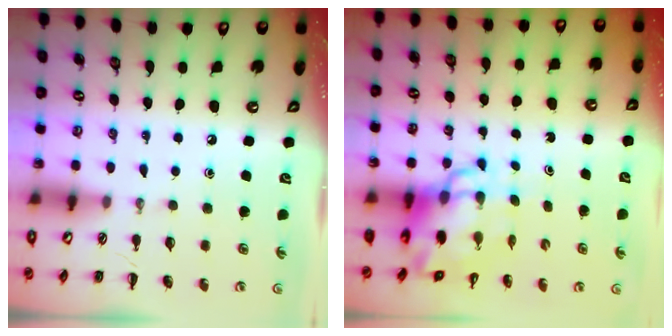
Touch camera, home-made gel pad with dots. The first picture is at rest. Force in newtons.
{"total": 9.4, "press": 9.0, "slide": 2.8}